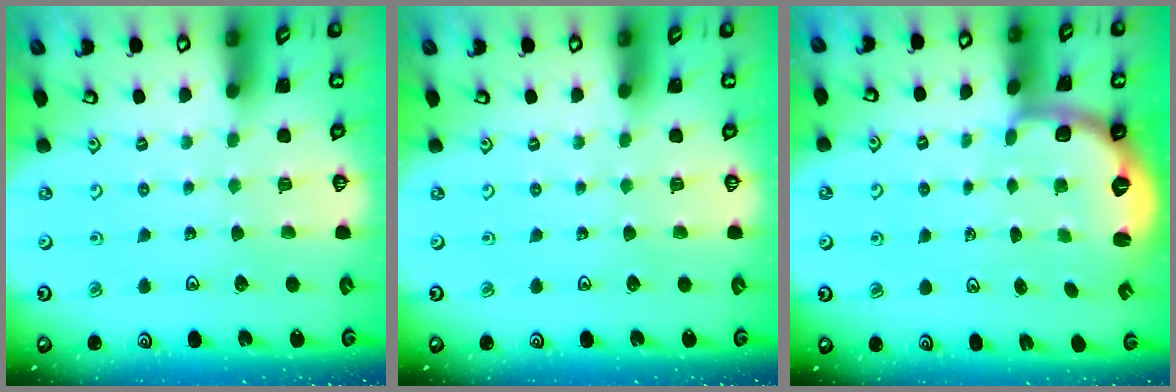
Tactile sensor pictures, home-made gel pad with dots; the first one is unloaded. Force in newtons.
{"total": 0.0}
{"total": 2.6, "press": 1.6, "slide": 2.1}